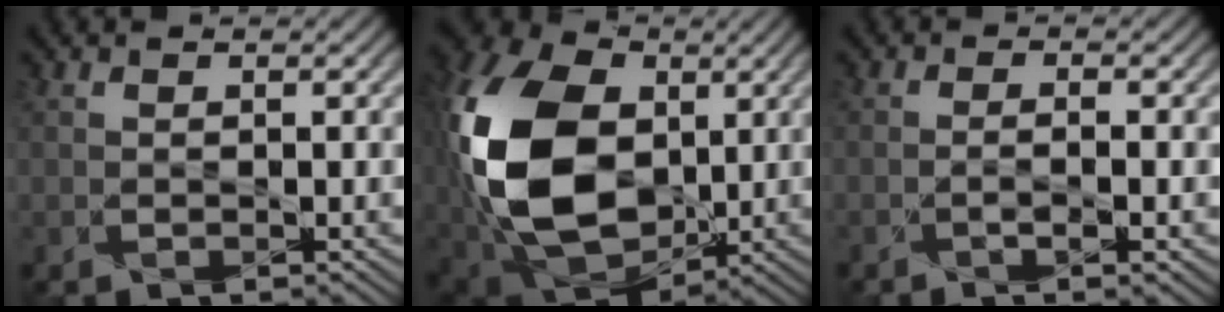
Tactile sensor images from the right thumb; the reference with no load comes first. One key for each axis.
{"total": 18.5, "fx": 1.1, "fy": 13.1, "fz": 13.0, "tx": -0.327, "ty": -0.015, "tz": 0.015}
{"total": 1.9, "fx": -0.8, "fy": 0.3, "fz": 1.6, "tx": -0.025, "ty": 0.000, "tz": -0.021}